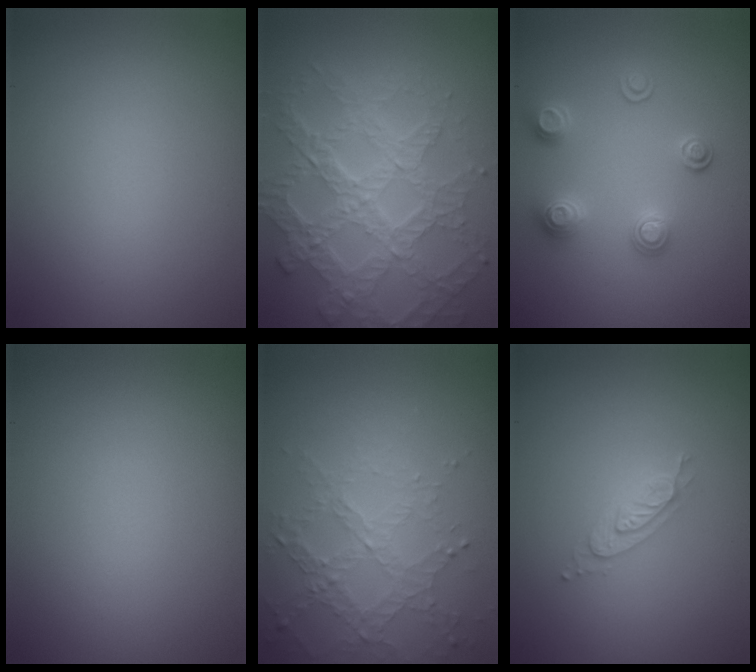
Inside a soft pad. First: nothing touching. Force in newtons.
{"total": 7.8, "press": 6.2, "slide": 4.8}
{"total": 2.9, "press": 2.9, "slide": 0.2}
{"total": 0.0}
{"total": 3.4, "press": 2.8, "slide": 1.9}
{"total": 2.2, "press": 2.2, "slide": 0.3}